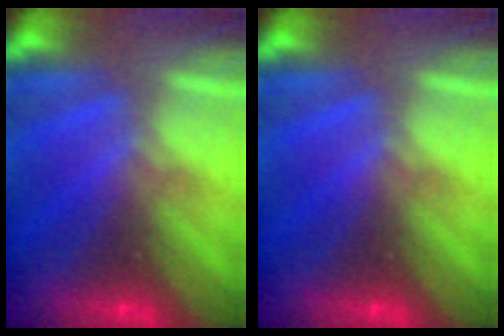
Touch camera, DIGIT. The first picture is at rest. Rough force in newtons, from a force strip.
{"total": 0.0}